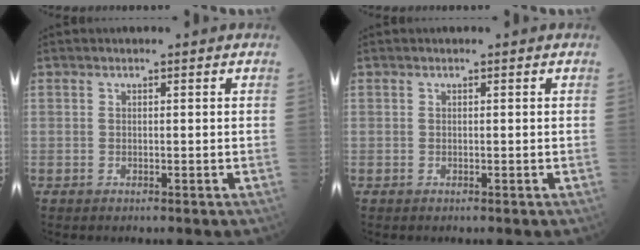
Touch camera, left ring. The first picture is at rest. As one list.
[{"total": 0.0}]